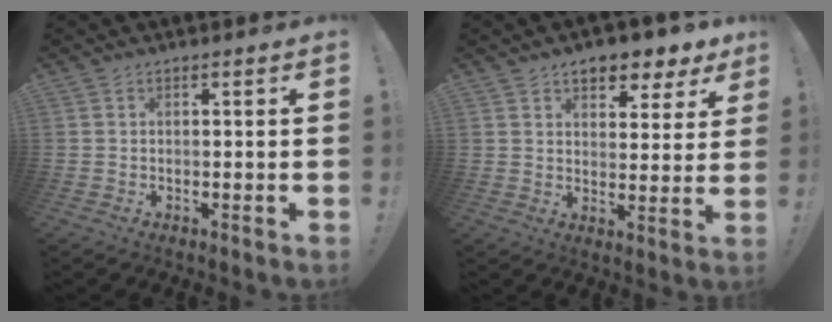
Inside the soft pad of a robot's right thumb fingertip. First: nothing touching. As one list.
[{"total": 7.5, "force": [5.4, 4.0, 3.4], "torque": [-0.033, -0.040, 0.095]}]